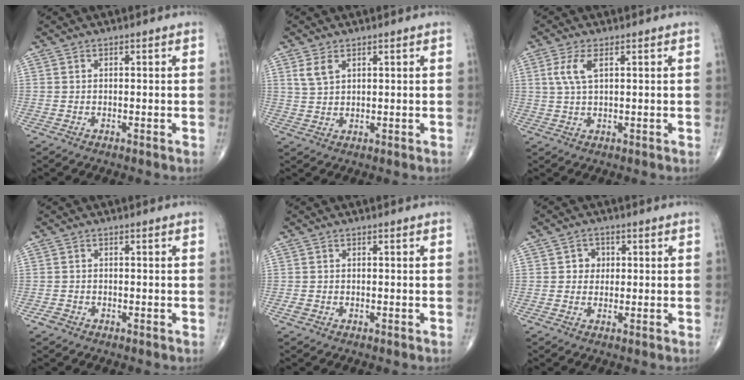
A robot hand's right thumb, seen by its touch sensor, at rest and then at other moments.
{"total": 3.3, "force": [1.7, 1.9, 2.1], "torque": [-0.042, -0.001, 0.042]}
{"total": 4.3, "force": [1.4, 1.6, 3.8], "torque": [-0.093, 0.003, 0.032]}
{"total": 1.5, "force": [-0.9, 1.1, 0.5], "torque": [-0.009, 0.006, -0.017]}
{"total": 1.1, "force": [-0.4, 0.8, 0.5], "torque": [-0.015, 0.002, -0.008]}
{"total": 3.0, "force": [0.4, 2.8, 1.2], "torque": [0.004, 0.004, 0.002]}